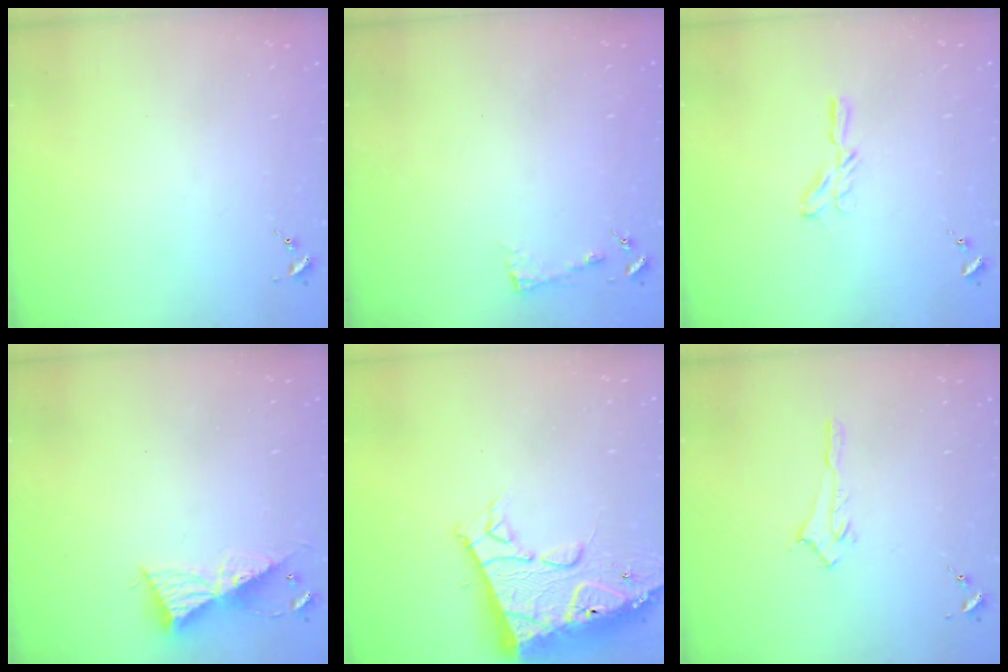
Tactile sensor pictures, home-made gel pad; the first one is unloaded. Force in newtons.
{"total": 2.8, "press": 2.8, "slide": 0.3}
{"total": 5.6, "press": 5.5, "slide": 0.6}
{"total": 9.4, "press": 9.4, "slide": 0.4}
{"total": 18.2, "press": 18.1, "slide": 1.8}
{"total": 2.6, "press": 2.5, "slide": 0.4}